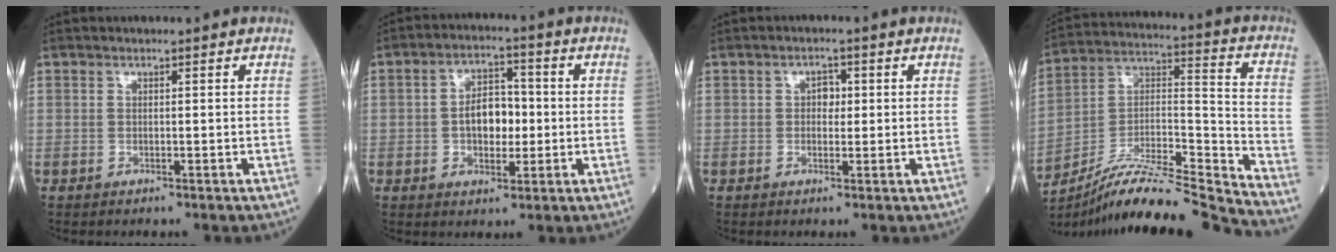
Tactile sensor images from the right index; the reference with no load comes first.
{"total": 6.7, "force": [-0.4, 3.7, 5.6], "torque": [-0.096, 0.014, -0.005]}
{"total": 2.0, "force": [0.4, 1.3, 1.5], "torque": [-0.019, 0.005, 0.006]}
{"total": 20.5, "force": [-18.9, -1.5, 7.7], "torque": [-0.153, 0.014, -0.322]}